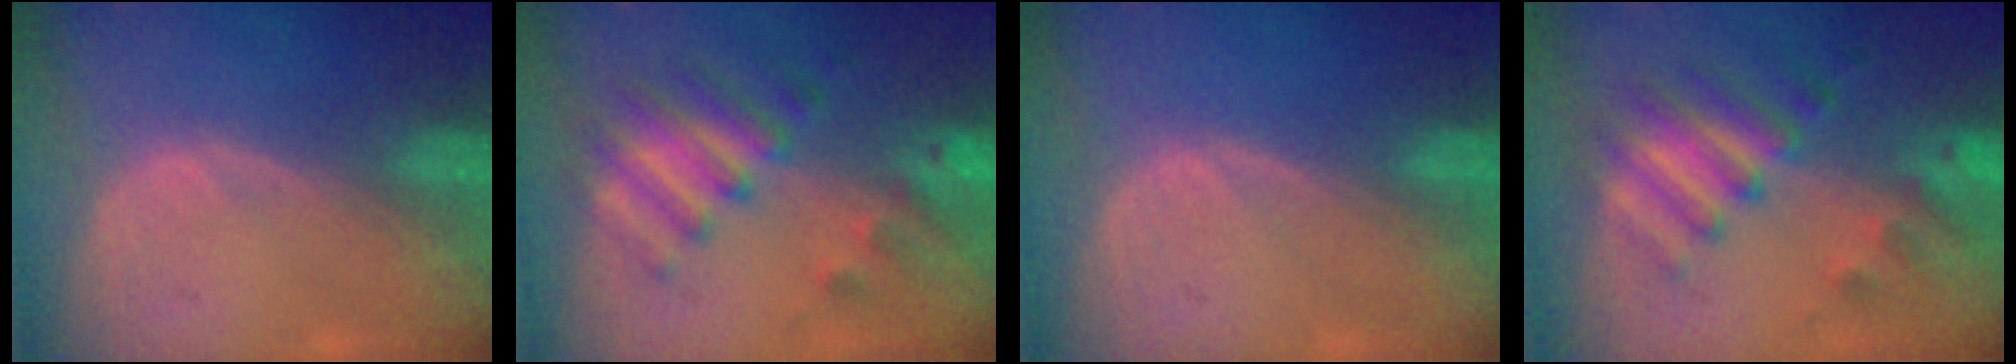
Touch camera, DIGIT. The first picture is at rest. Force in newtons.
{"total": 7.2, "press": 7.1, "slide": 1.4}
{"total": 0.0}
{"total": 7.4, "press": 7.3, "slide": 1.3}